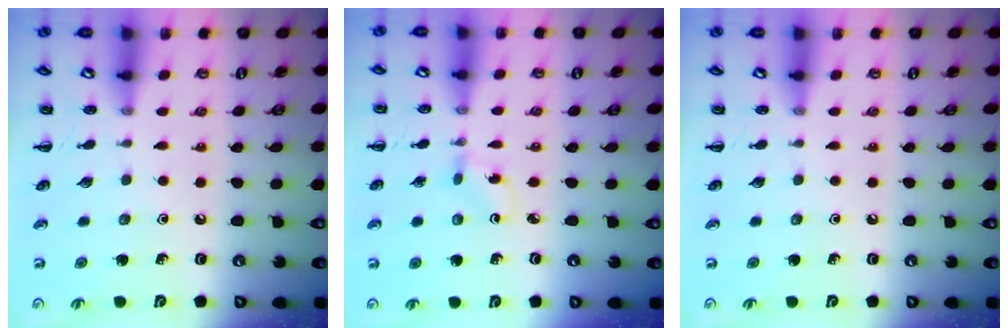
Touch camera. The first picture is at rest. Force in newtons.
{"total": 1.2, "press": 1.0, "slide": 0.7}
{"total": 0.0}